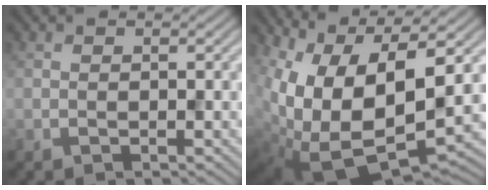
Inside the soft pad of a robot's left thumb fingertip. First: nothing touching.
{"total": 16.3, "force": [1.6, 8.5, 13.8], "torque": [-0.273, -0.026, 0.051]}